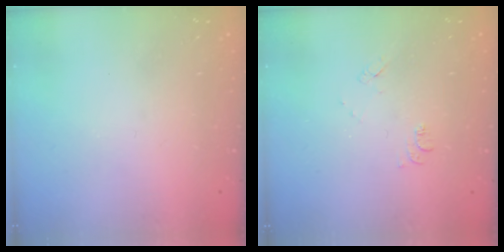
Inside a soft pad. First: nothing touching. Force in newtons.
{"total": 6.4, "press": 6.4, "slide": 0.7}